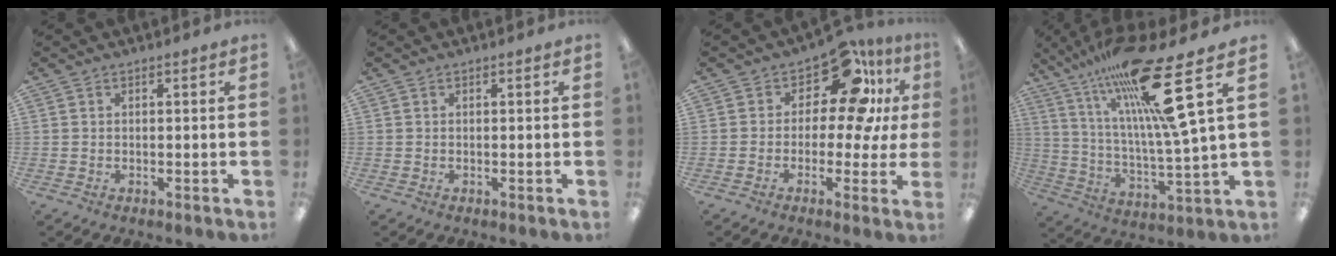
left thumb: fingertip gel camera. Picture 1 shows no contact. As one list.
[{"total": 0.0}, {"total": 13.6, "force": [7.2, 6.3, 9.7], "torque": [-0.143, -0.054, 0.120]}, {"total": 25.6, "force": [14.9, 4.9, 20.3], "torque": [-0.361, -0.075, 0.229]}]